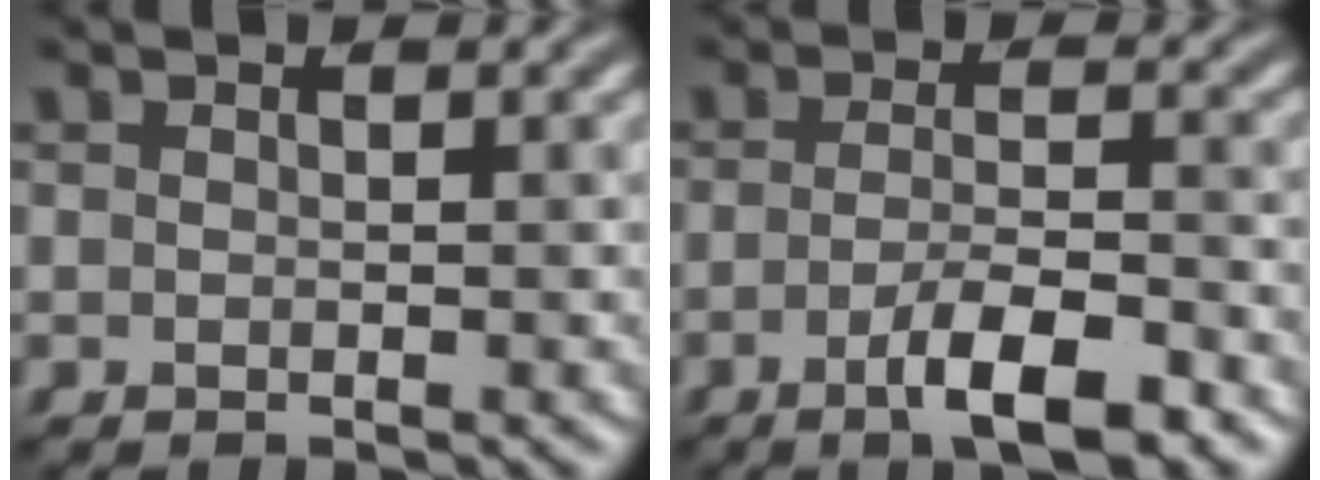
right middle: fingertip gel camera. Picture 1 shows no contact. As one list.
[{"total": 5.1, "force": [-2.6, 1.2, 4.2], "torque": [-0.073, -0.002, -0.046]}]